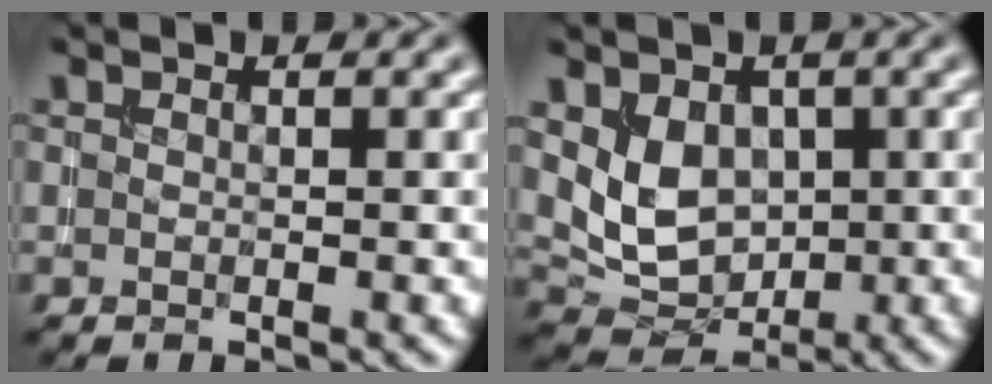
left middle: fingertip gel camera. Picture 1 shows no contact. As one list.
[{"total": 5.1, "force": [0.8, 3.9, 3.1], "torque": [-0.055, -0.015, 0.024]}]